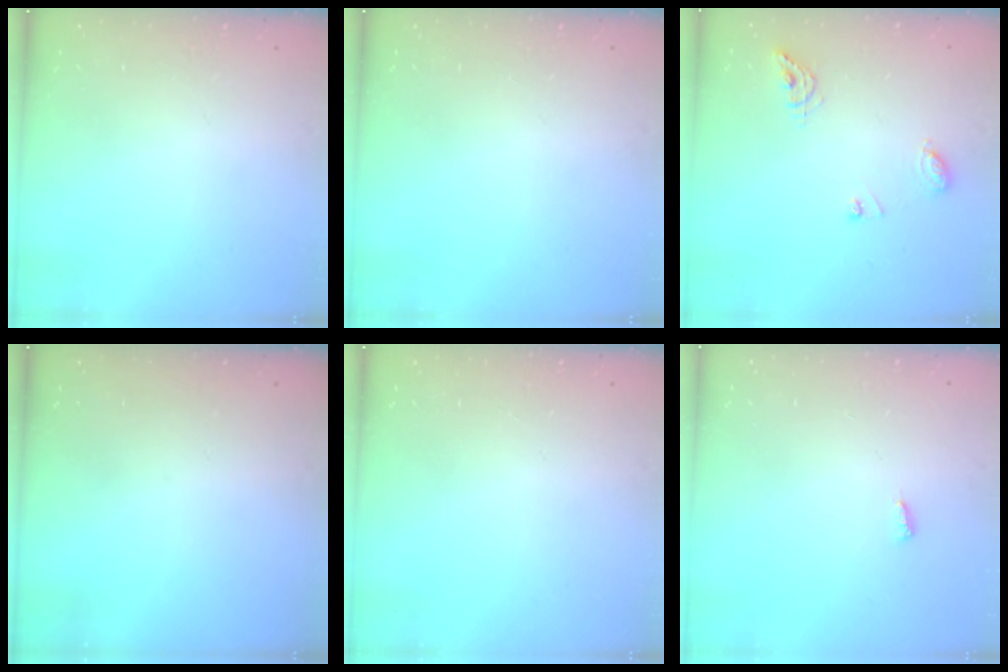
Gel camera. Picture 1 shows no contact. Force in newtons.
{"total": 0.0}
{"total": 8.2, "press": 8.2, "slide": 0.8}
{"total": 0.0}
{"total": 0.0}
{"total": 4.5, "press": 4.5, "slide": 0.4}